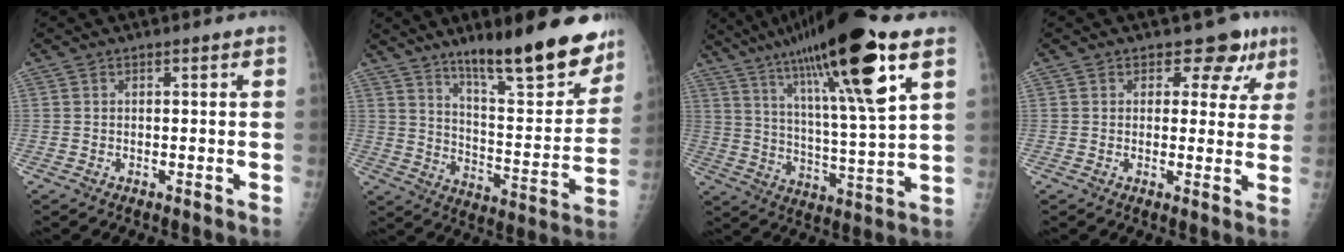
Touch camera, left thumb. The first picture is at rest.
{"total": 21.5, "force": [15.3, 5.1, 14.3], "torque": [-0.173, -0.091, 0.238]}
{"total": 23.6, "force": [13.1, 2.8, 19.4], "torque": [-0.327, -0.036, 0.220]}
{"total": 6.7, "force": [4.1, 4.7, 2.7], "torque": [0.007, -0.016, 0.038]}